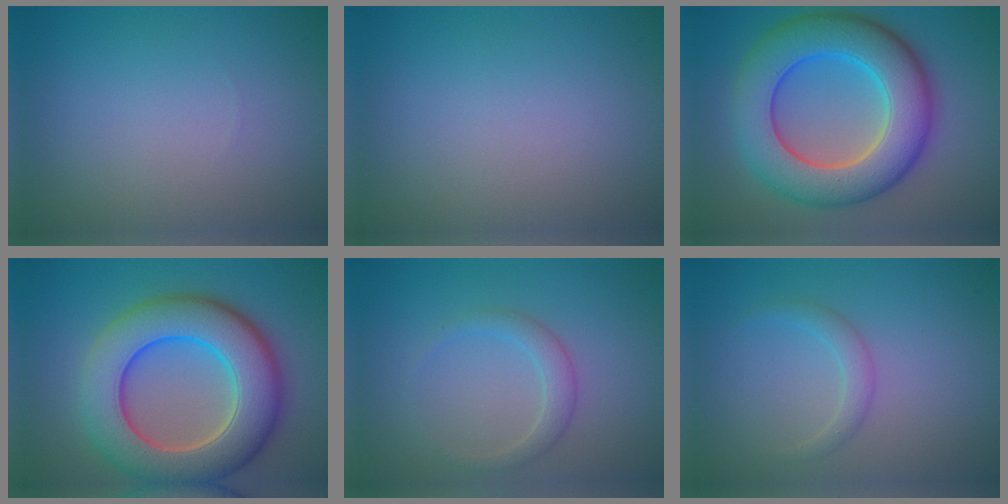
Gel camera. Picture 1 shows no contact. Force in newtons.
{"total": 0.0}
{"total": 10.9, "press": 10.8, "slide": 0.6}
{"total": 11.0, "press": 10.9, "slide": 0.4}
{"total": 1.9, "press": 1.9, "slide": 0.1}
{"total": 1.5, "press": 1.5, "slide": 0.1}